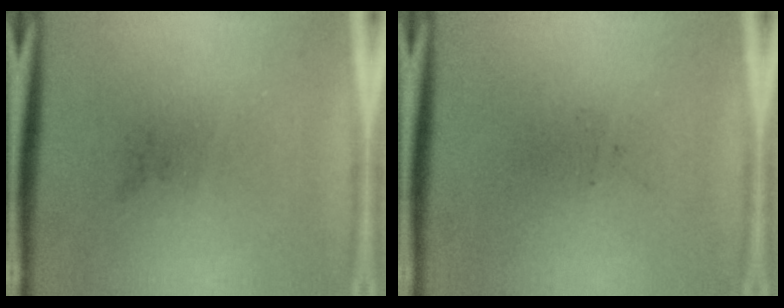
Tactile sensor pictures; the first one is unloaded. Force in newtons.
{"total": 0.0}